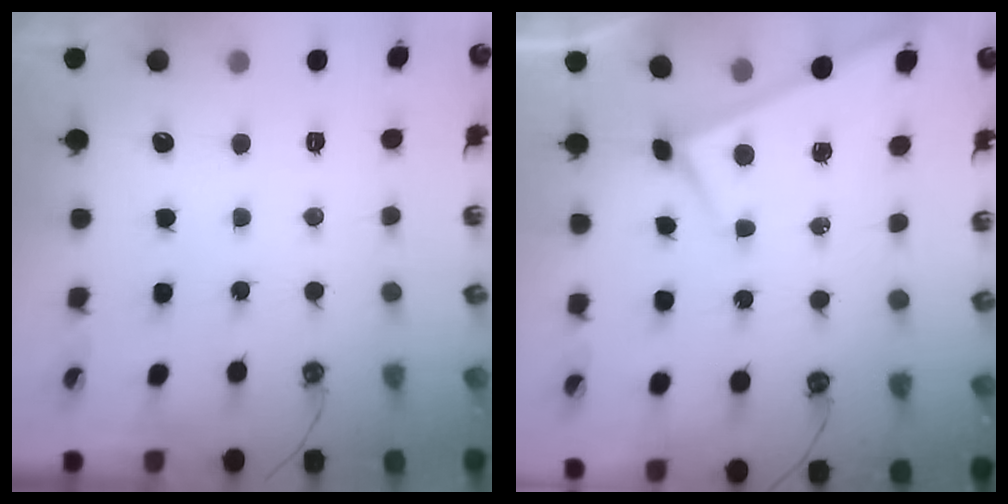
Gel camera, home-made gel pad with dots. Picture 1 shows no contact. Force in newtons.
{"total": 3.0, "press": 3.0, "slide": 0.2}